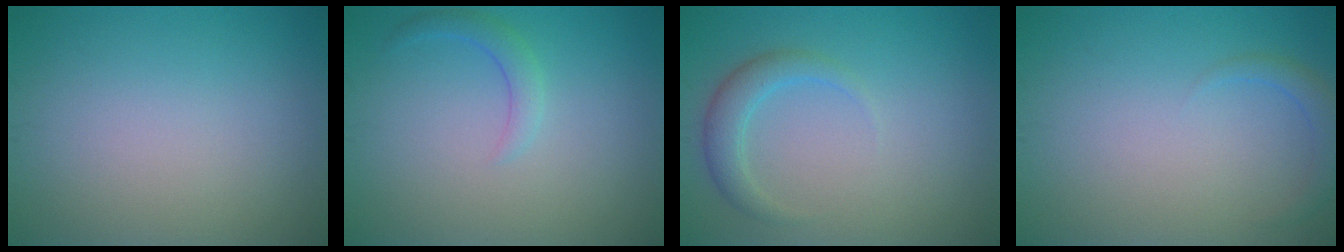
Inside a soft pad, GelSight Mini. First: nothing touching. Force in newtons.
{"total": 1.6, "press": 1.6, "slide": 0.2}
{"total": 2.4, "press": 2.4, "slide": 0.1}
{"total": 1.5, "press": 1.5, "slide": 0.1}